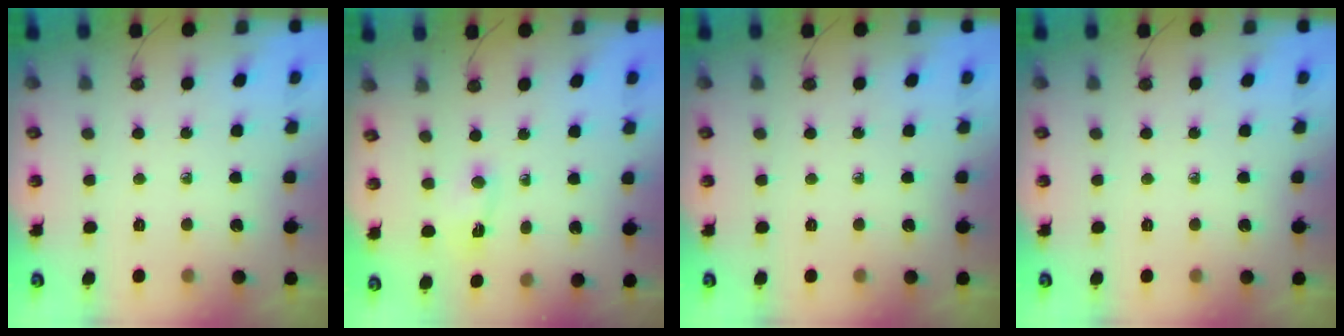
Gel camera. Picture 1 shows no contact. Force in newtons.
{"total": 1.4, "press": 1.2, "slide": 0.7}
{"total": 0.0}
{"total": 0.0}